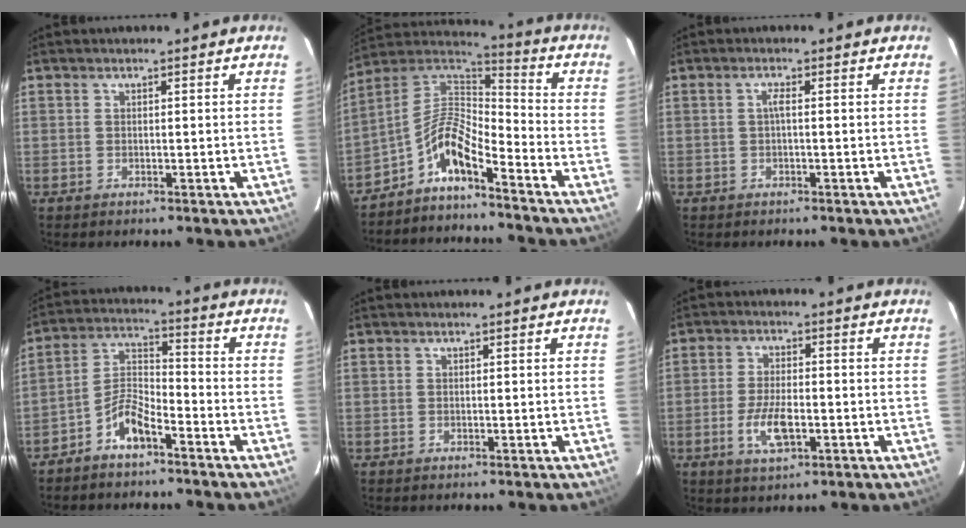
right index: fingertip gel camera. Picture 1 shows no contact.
{"total": 9.3, "force": [-6.3, 2.4, 6.4], "torque": [-0.136, 0.024, -0.131]}
{"total": 1.2, "force": [-0.2, 0.0, 1.1], "torque": [-0.022, 0.005, -0.005]}
{"total": 6.6, "force": [-4.7, 2.2, 4.0], "torque": [-0.093, 0.018, -0.093]}
{"total": 0.0}
{"total": 7.0, "force": [-2.3, 2.9, 5.9], "torque": [-0.126, -0.006, -0.042]}